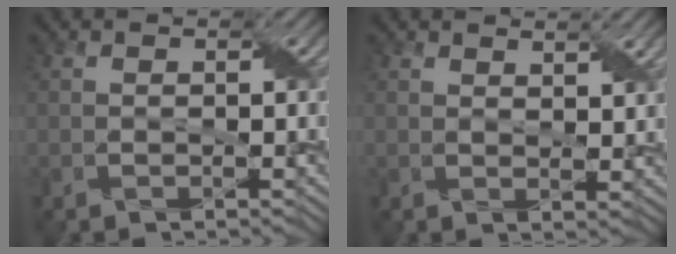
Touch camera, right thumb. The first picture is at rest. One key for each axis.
{"total": 2.1, "fx": 1.8, "fy": -0.4, "fz": 1.1, "tx": -0.021, "ty": -0.004, "tz": 0.040}